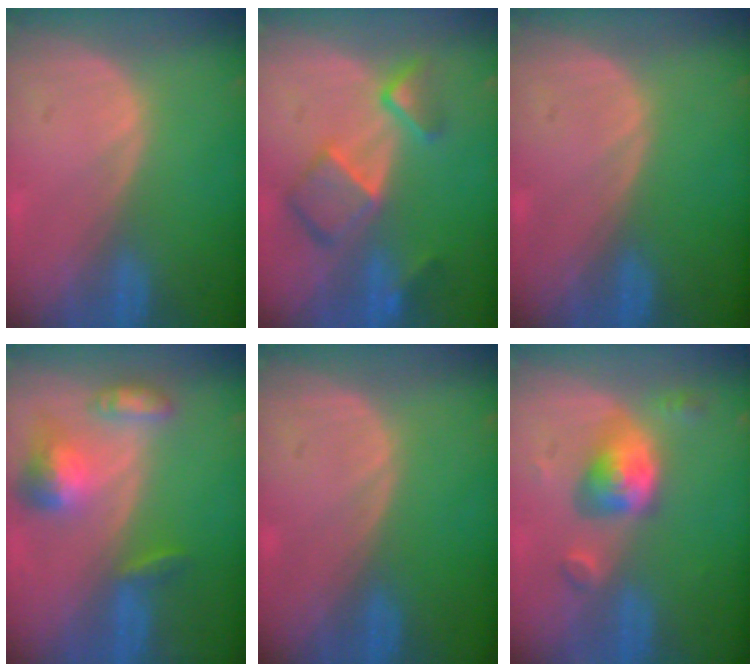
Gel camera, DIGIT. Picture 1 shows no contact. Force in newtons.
{"total": 7.9, "press": 6.8, "slide": 3.9}
{"total": 0.0}
{"total": 7.0, "press": 6.5, "slide": 2.6}
{"total": 0.0}
{"total": 5.6, "press": 5.4, "slide": 1.8}